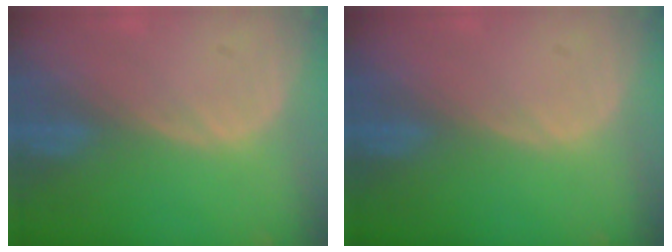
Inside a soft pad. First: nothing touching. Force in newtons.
{"total": 0.0}